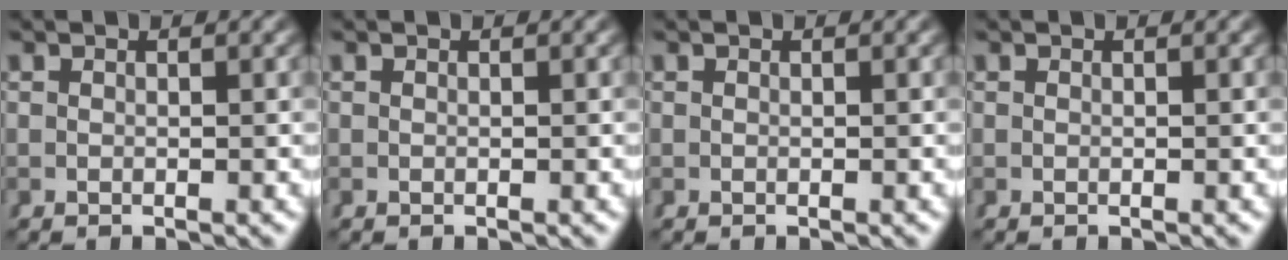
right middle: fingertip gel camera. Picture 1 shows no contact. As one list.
[{"total": 0.0}, {"total": 0.0}, {"total": 0.0}]